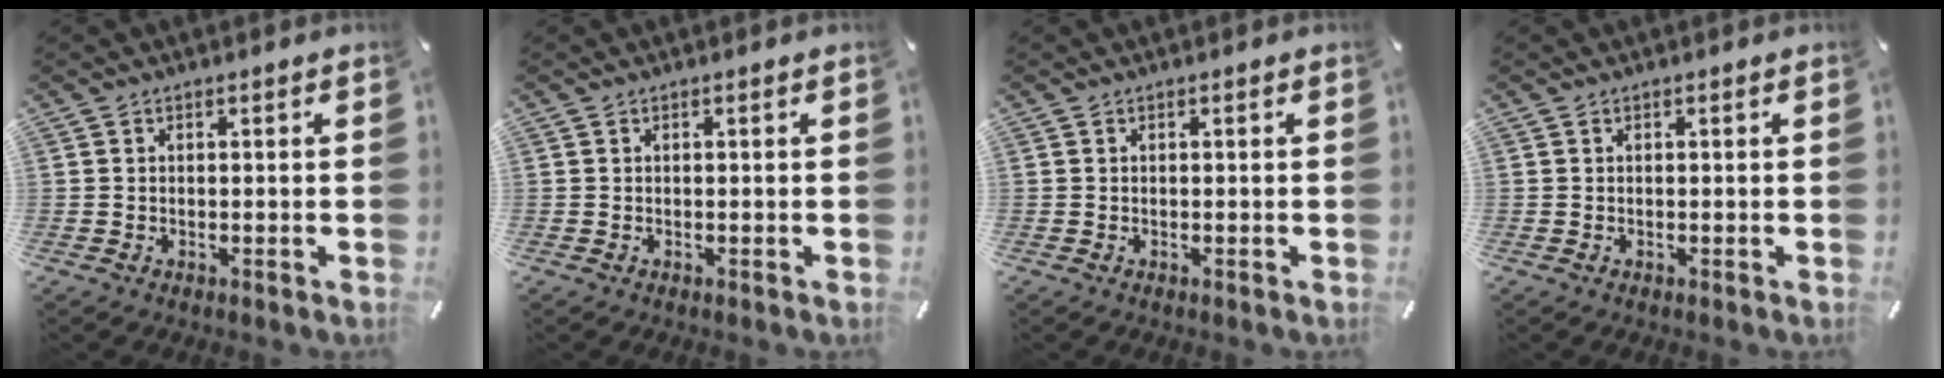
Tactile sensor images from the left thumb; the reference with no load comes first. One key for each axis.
{"total": 0.0}
{"total": 0.0}
{"total": 0.0}